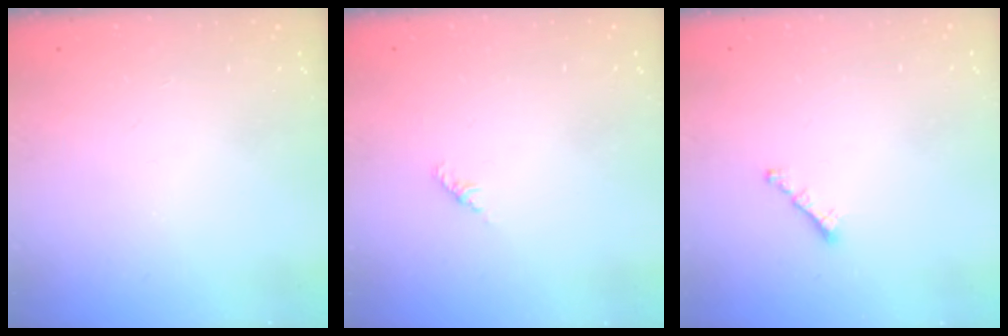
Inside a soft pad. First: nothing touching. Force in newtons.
{"total": 1.8, "press": 1.7, "slide": 0.6}
{"total": 1.6, "press": 1.5, "slide": 0.5}